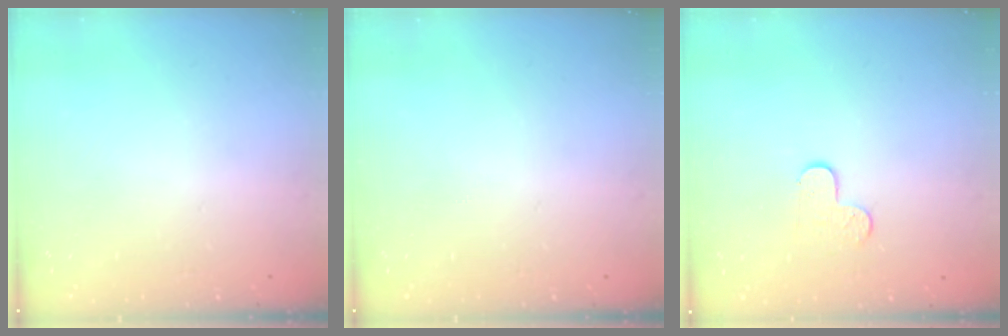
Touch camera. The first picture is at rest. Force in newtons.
{"total": 0.0}
{"total": 5.3, "press": 5.3, "slide": 0.4}